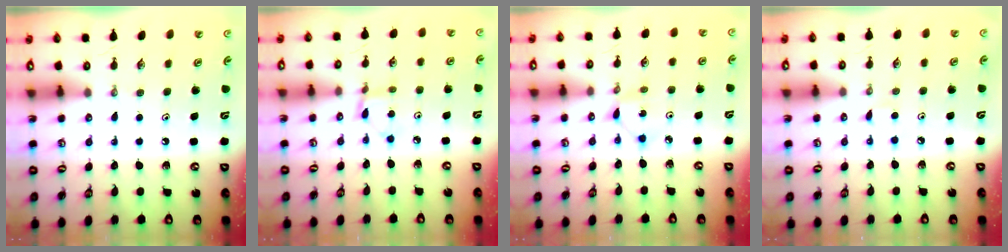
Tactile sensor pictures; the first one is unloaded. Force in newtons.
{"total": 3.2, "press": 3.1, "slide": 0.4}
{"total": 1.5, "press": 1.5, "slide": 0.1}
{"total": 2.7, "press": 2.7, "slide": 0.4}